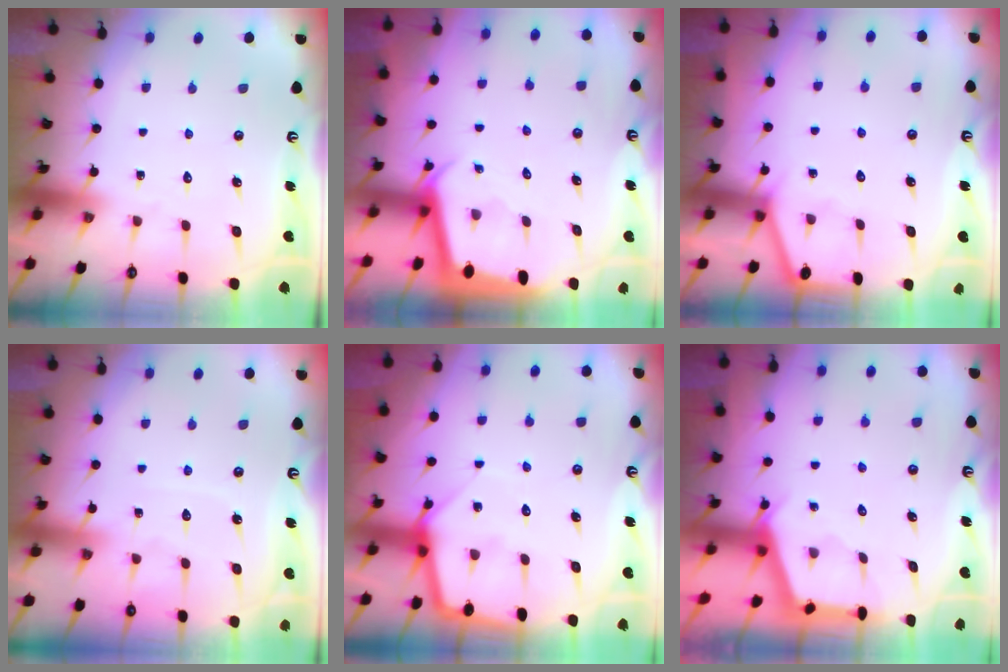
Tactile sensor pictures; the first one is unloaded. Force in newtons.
{"total": 2.2, "press": 2.2, "slide": 0.1}
{"total": 2.6, "press": 2.6, "slide": 0.3}
{"total": 4.3, "press": 4.2, "slide": 0.5}
{"total": 5.6, "press": 5.6, "slide": 0.4}
{"total": 2.9, "press": 2.9, "slide": 0.3}